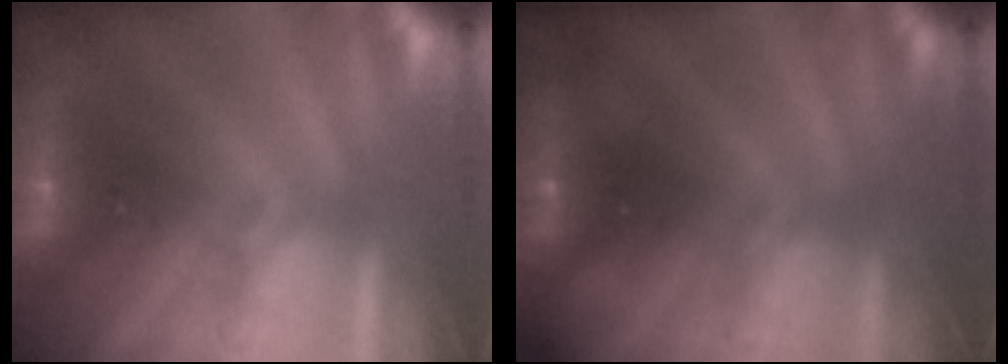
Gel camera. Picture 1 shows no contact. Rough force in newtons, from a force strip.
{"total": 2.3}